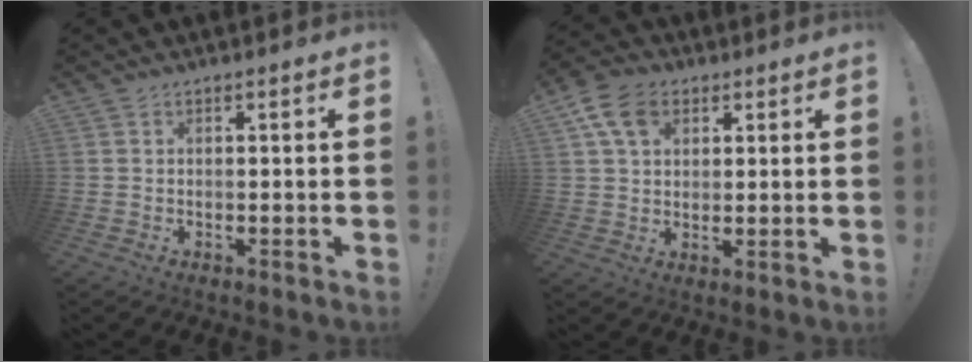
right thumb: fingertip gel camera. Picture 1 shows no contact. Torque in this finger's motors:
{"motor_torque": [0.87, 0.97, 0.02, 0.25, 0.06]}